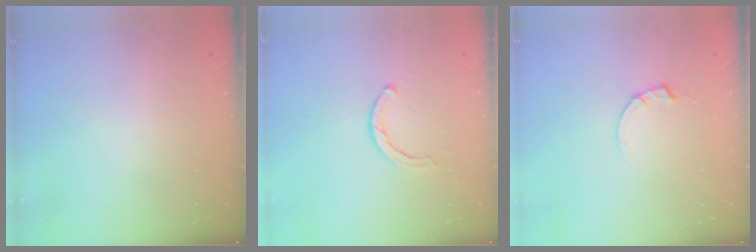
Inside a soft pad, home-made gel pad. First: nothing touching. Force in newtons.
{"total": 2.8, "press": 2.8, "slide": 0.2}
{"total": 1.5, "press": 1.5, "slide": 0.3}